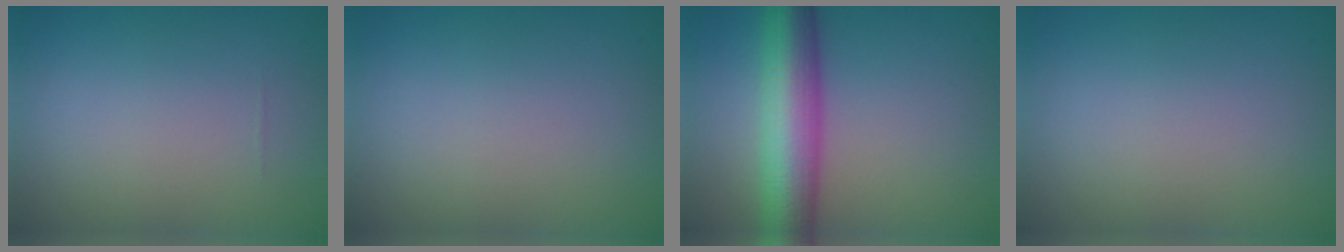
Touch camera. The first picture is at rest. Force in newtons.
{"total": 0.0}
{"total": 9.5, "press": 9.5, "slide": 0.3}
{"total": 0.0}